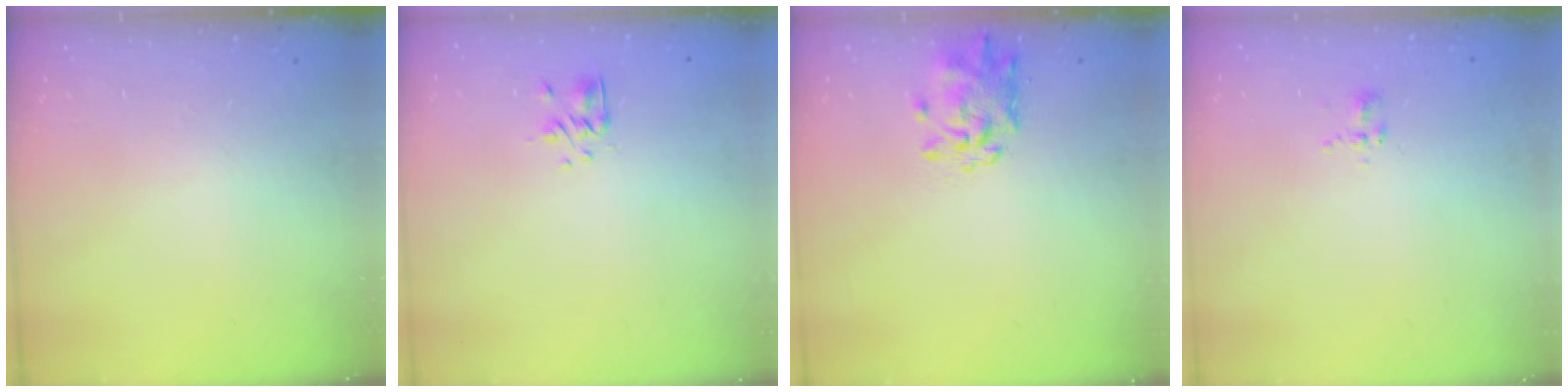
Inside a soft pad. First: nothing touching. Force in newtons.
{"total": 2.5, "press": 2.3, "slide": 1.0}
{"total": 1.2, "press": 1.2, "slide": 0.1}
{"total": 2.3, "press": 2.0, "slide": 1.1}